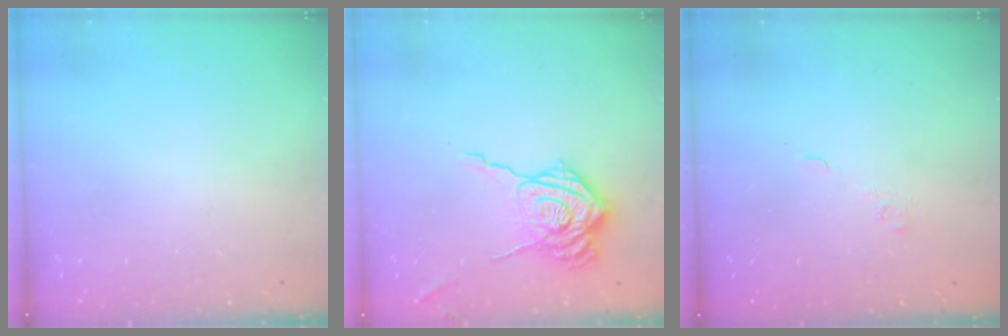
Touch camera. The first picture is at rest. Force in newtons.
{"total": 16.3, "press": 16.3, "slide": 1.1}
{"total": 3.6, "press": 3.5, "slide": 0.9}